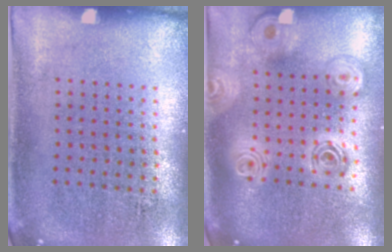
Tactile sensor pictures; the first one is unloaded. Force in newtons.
{"total": 2.2, "press": 1.8, "slide": 1.2}